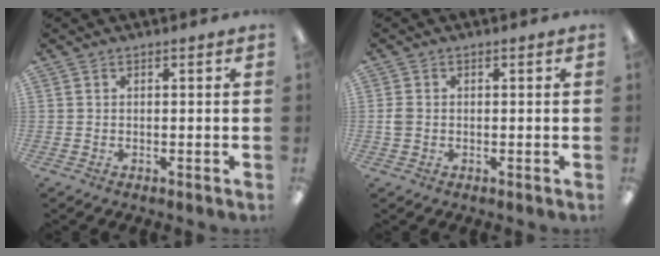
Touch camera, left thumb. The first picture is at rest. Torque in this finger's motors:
{"motor_torque": [-0.16, 0.16, 0.21, -0.24, 0.03]}